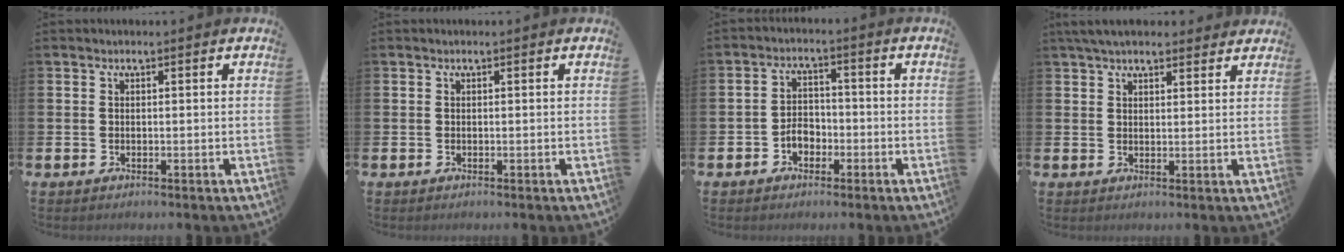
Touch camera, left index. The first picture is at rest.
{"total": 0.0}
{"total": 3.2, "force": [-1.7, 2.2, 1.6], "torque": [-0.025, 0.004, -0.037]}
{"total": 4.3, "force": [3.9, 1.3, 1.4], "torque": [-0.032, -0.008, 0.072]}